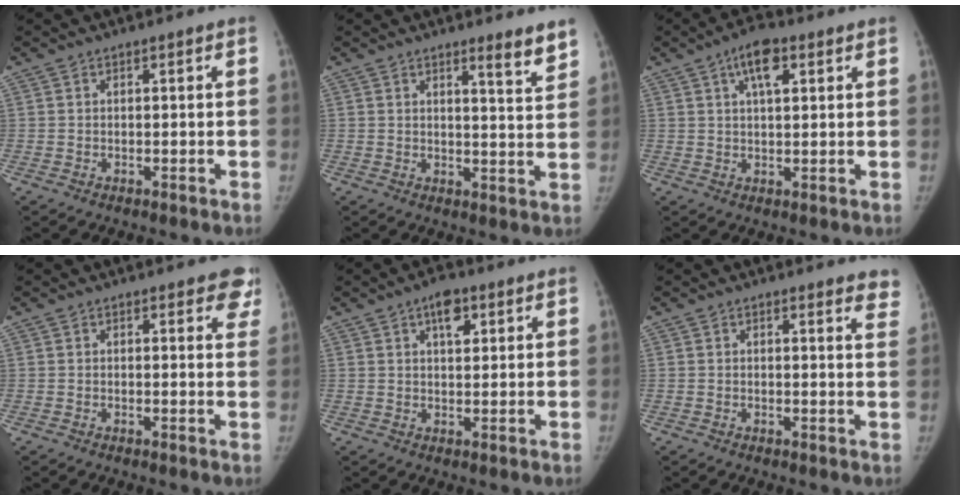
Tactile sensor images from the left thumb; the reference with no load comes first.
{"total": 5.2, "force": [4.0, 0.4, 3.3], "torque": [-0.033, -0.035, 0.052]}
{"total": 6.5, "force": [3.0, 2.8, 5.1], "torque": [-0.073, 0.001, 0.046]}
{"total": 5.2, "force": [3.8, 2.3, 2.6], "torque": [0.009, -0.014, 0.030]}
{"total": 5.0, "force": [2.5, 2.6, 3.5], "torque": [-0.035, -0.006, 0.036]}
{"total": 5.5, "force": [5.0, 1.4, 1.7], "torque": [0.010, -0.025, 0.033]}